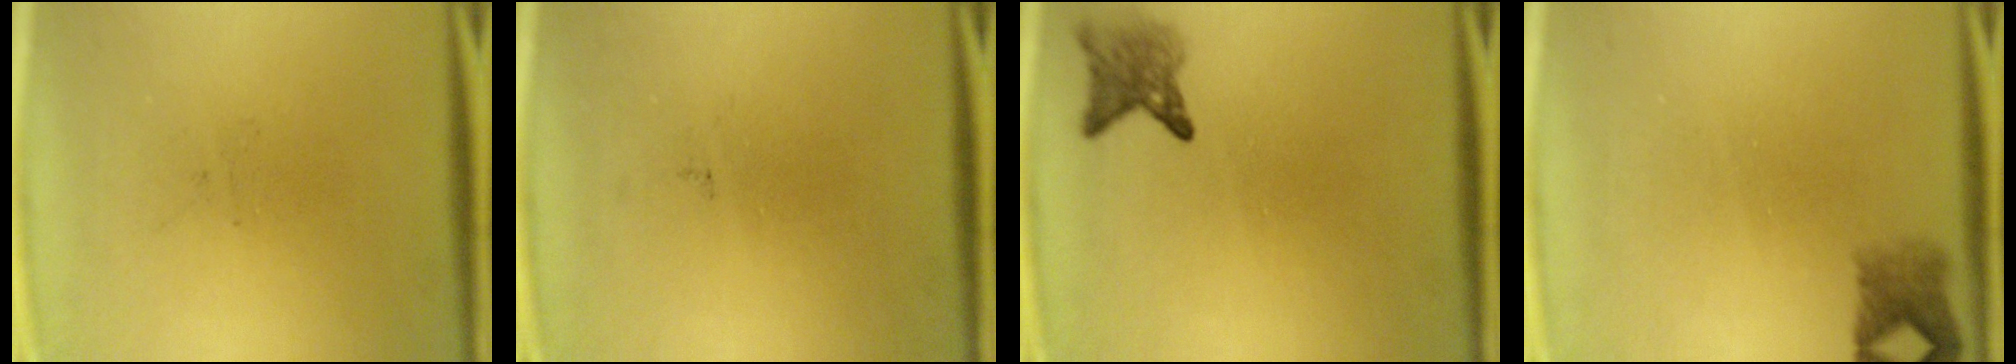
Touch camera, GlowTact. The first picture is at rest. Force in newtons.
{"total": 0.0}
{"total": 2.7}
{"total": 2.4}